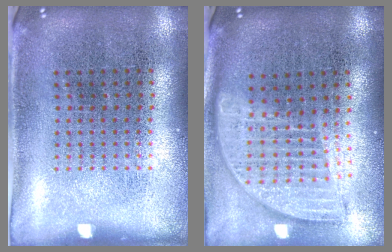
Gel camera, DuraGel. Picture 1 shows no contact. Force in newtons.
{"total": 1.8, "press": 1.5, "slide": 1.0}